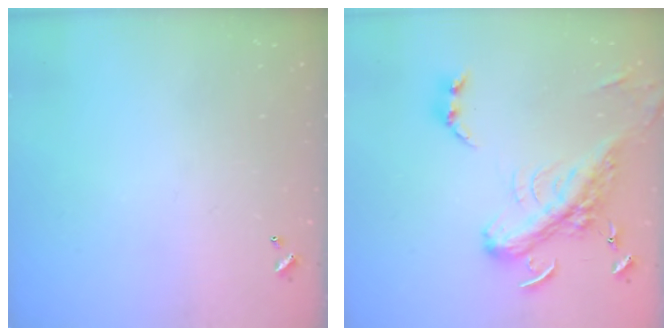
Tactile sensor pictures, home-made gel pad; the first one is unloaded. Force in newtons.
{"total": 9.5, "press": 9.3, "slide": 2.2}